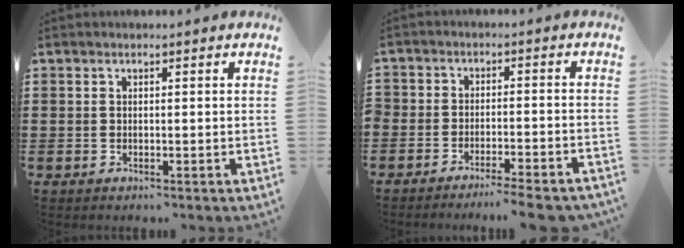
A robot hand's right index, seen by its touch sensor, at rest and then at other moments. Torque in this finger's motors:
{"motor_torque": [0.83, -0.74, -0.05, -0.03]}